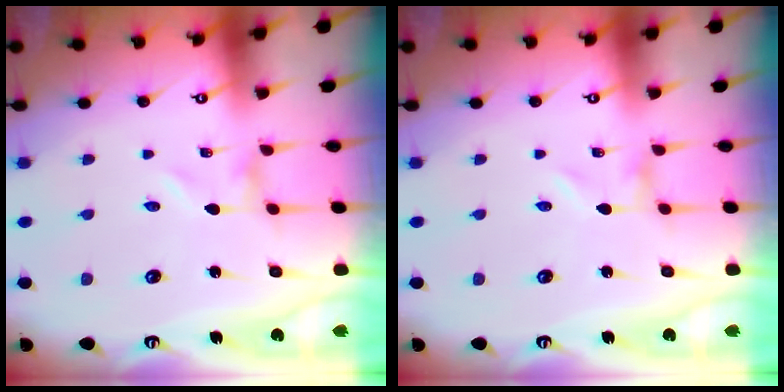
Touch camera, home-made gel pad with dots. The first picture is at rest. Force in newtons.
{"total": 0.0}